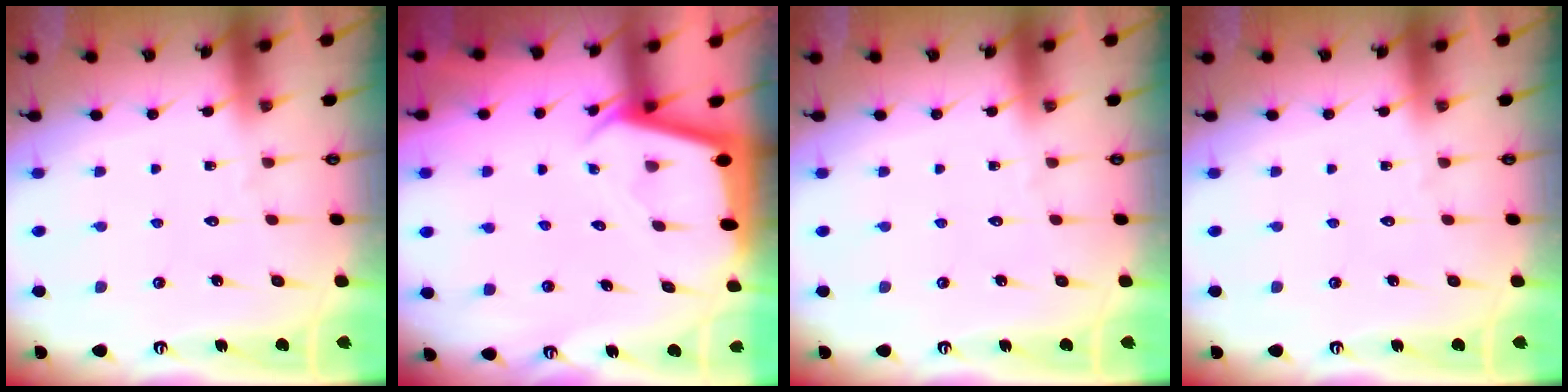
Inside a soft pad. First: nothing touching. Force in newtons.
{"total": 2.2, "press": 2.2, "slide": 0.1}
{"total": 0.0}
{"total": 0.0}